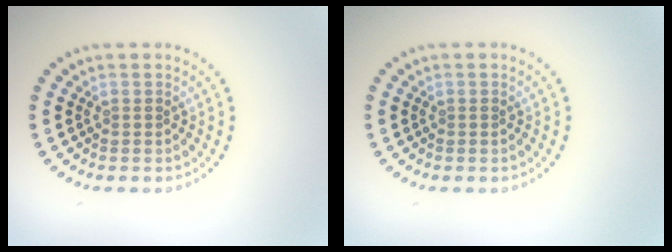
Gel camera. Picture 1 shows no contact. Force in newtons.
{"total": 0.0}